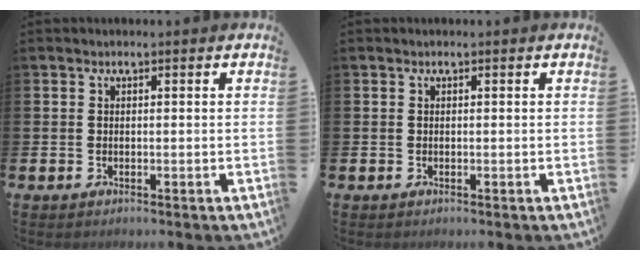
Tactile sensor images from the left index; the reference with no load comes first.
{"total": 0.0}